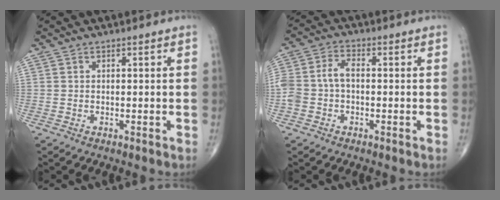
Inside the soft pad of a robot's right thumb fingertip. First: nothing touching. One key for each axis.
{"total": 6.0, "fx": -0.8, "fy": 3.9, "fz": 4.5, "tx": -0.104, "ty": 0.025, "tz": -0.019}